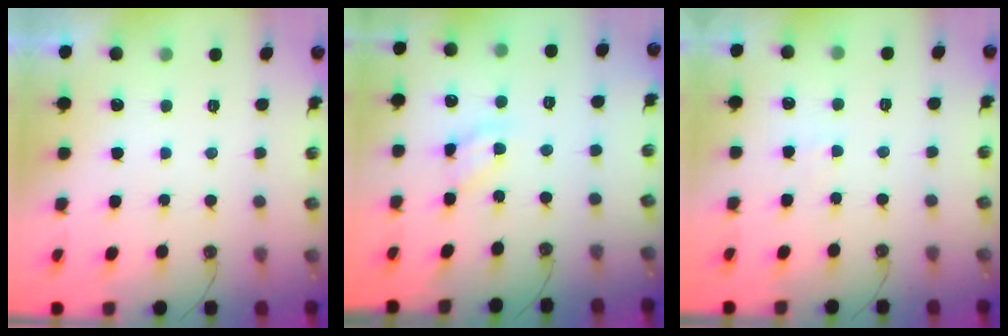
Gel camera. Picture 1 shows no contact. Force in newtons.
{"total": 9.4, "press": 9.3, "slide": 0.7}
{"total": 2.7, "press": 2.6, "slide": 0.4}